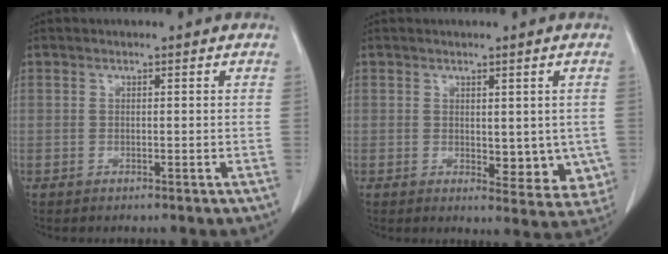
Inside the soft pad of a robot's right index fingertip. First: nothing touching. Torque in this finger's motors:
{"motor_torque": [0.42, 0.59, 0.11, 0.02]}